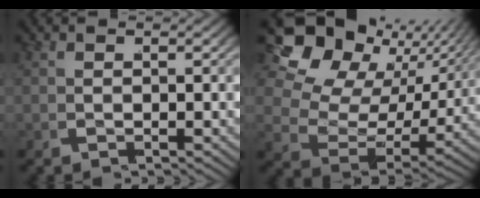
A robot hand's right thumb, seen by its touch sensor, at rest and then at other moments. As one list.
[{"total": 11.0, "force": [3.0, 7.5, 7.5], "torque": [-0.158, -0.006, 0.036]}]